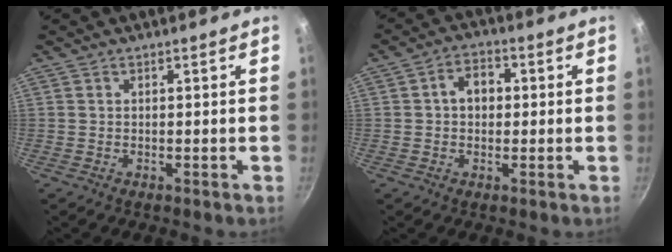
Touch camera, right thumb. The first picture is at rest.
{"total": 5.3, "force": [0.5, 4.1, 3.4], "torque": [-0.027, 0.012, 0.000]}